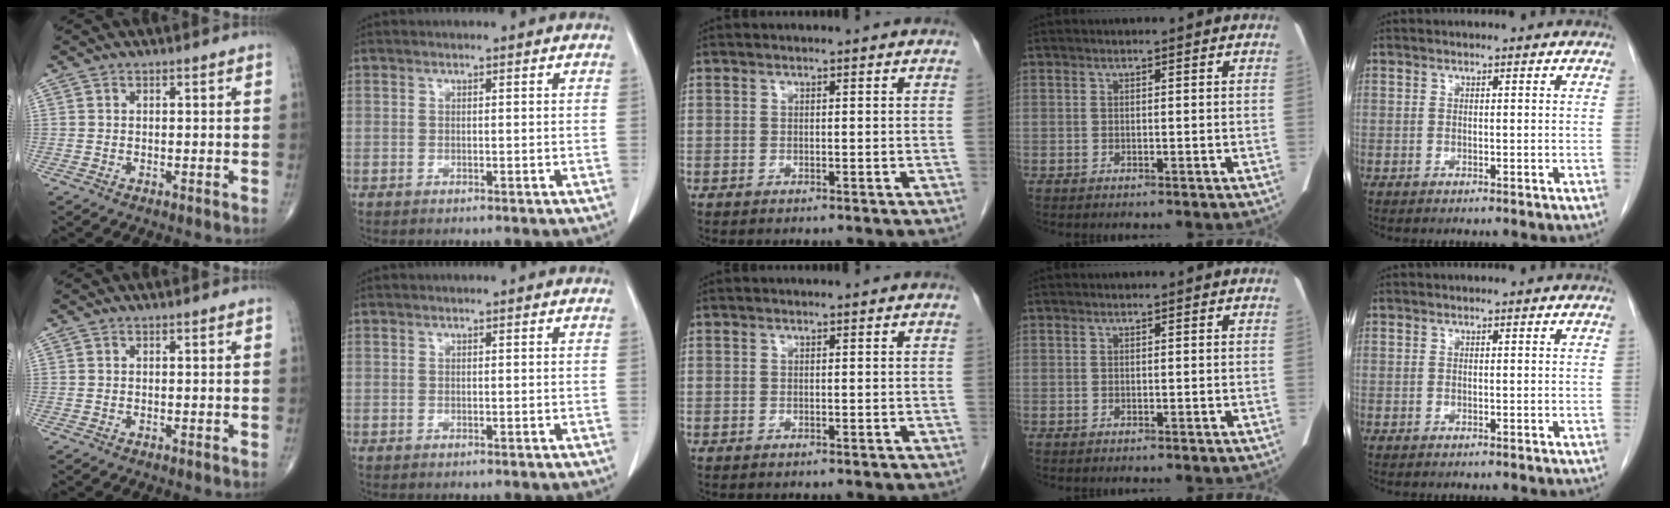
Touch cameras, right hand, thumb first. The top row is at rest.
{}